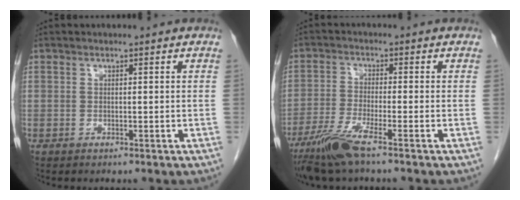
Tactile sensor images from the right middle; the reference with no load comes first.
{"total": 6.6, "force": [-4.7, -0.1, 4.7], "torque": [-0.102, -0.021, -0.096]}